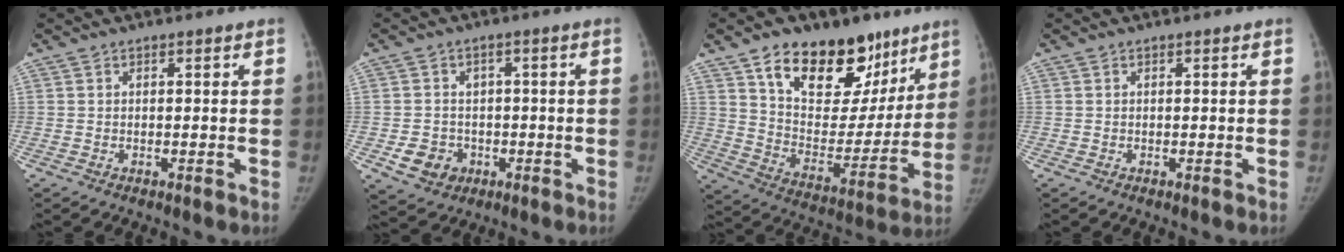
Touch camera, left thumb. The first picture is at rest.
{"total": 6.7, "force": [-1.9, 6.0, 2.3], "torque": [-0.010, 0.009, -0.021]}
{"total": 24.1, "force": [14.6, 13.6, 13.5], "torque": [-0.152, -0.052, 0.238]}
{"total": 0.0}